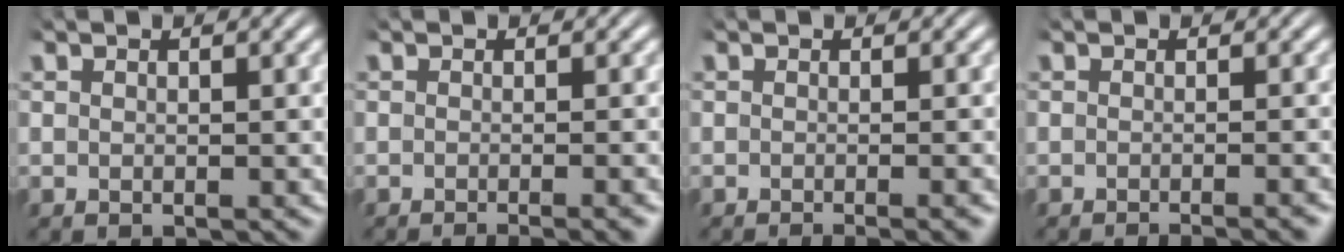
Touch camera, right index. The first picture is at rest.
{"total": 2.4, "force": [-2.2, -0.1, 0.9], "torque": [-0.001, 0.002, -0.037]}
{"total": 1.9, "force": [-1.7, -0.2, 0.8], "torque": [-0.001, 0.003, -0.029]}
{"total": 2.6, "force": [-2.4, -0.1, 0.8], "torque": [-0.001, 0.000, -0.038]}